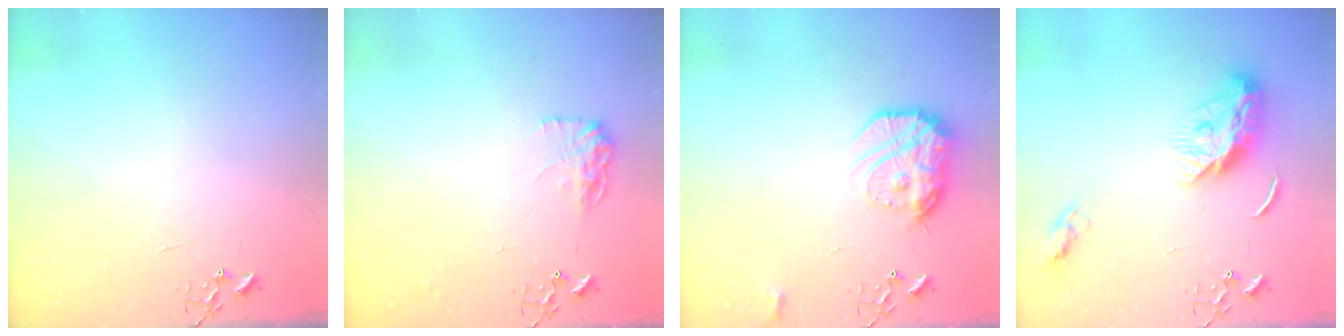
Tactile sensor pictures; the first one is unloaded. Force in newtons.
{"total": 10.1, "press": 10.1, "slide": 0.4}
{"total": 16.4, "press": 16.3, "slide": 1.3}
{"total": 12.0, "press": 12.0, "slide": 0.3}